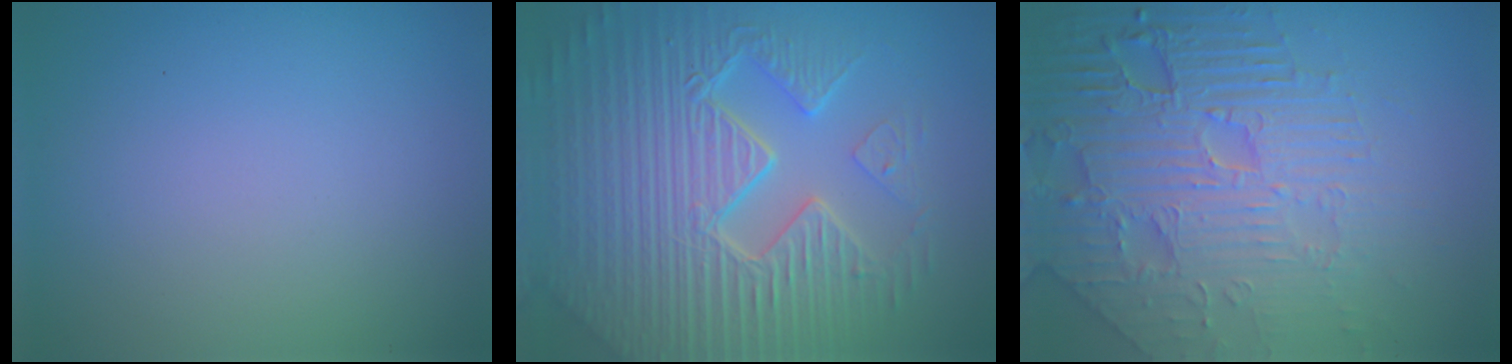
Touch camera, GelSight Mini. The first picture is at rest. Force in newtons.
{"total": 10.9, "press": 7.1, "slide": 8.3}
{"total": 8.0, "press": 6.2, "slide": 5.1}